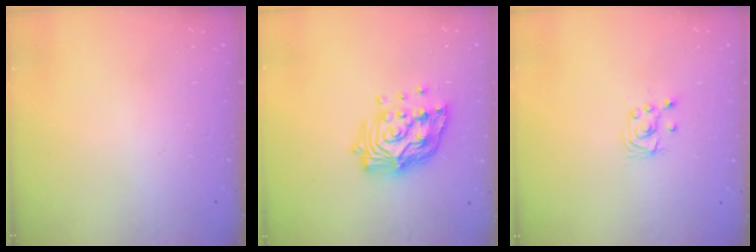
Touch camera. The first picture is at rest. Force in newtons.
{"total": 16.1, "press": 16.0, "slide": 1.8}
{"total": 3.4, "press": 3.4, "slide": 0.3}